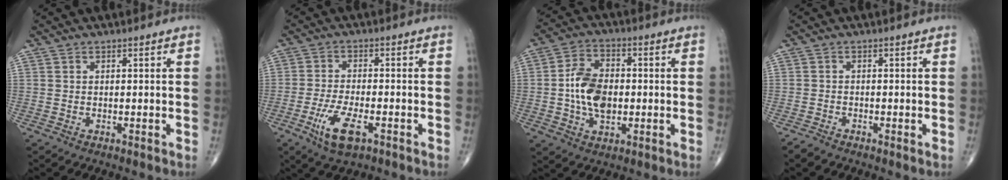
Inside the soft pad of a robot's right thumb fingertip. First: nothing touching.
{"total": 7.8, "force": [-3.6, 2.9, 6.3], "torque": [-0.129, 0.004, -0.062]}
{"total": 10.4, "force": [-0.6, 6.7, 7.9], "torque": [-0.128, 0.011, -0.016]}
{"total": 1.3, "force": [-1.1, 0.4, 0.6], "torque": [-0.015, -0.005, -0.025]}